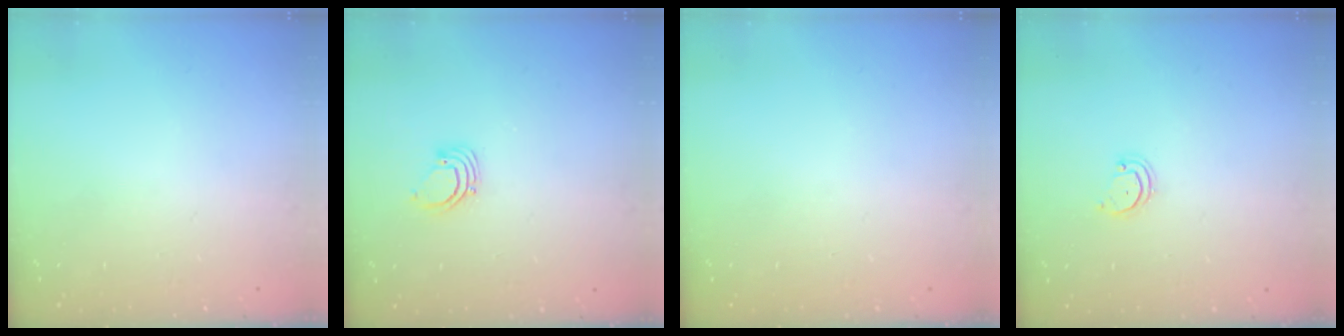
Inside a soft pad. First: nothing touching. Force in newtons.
{"total": 2.7, "press": 2.7, "slide": 0.1}
{"total": 0.0}
{"total": 2.6, "press": 2.6, "slide": 0.2}